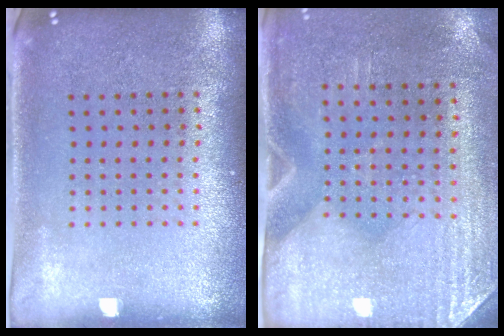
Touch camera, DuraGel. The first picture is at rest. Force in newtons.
{"total": 2.9, "press": 2.5, "slide": 1.5}